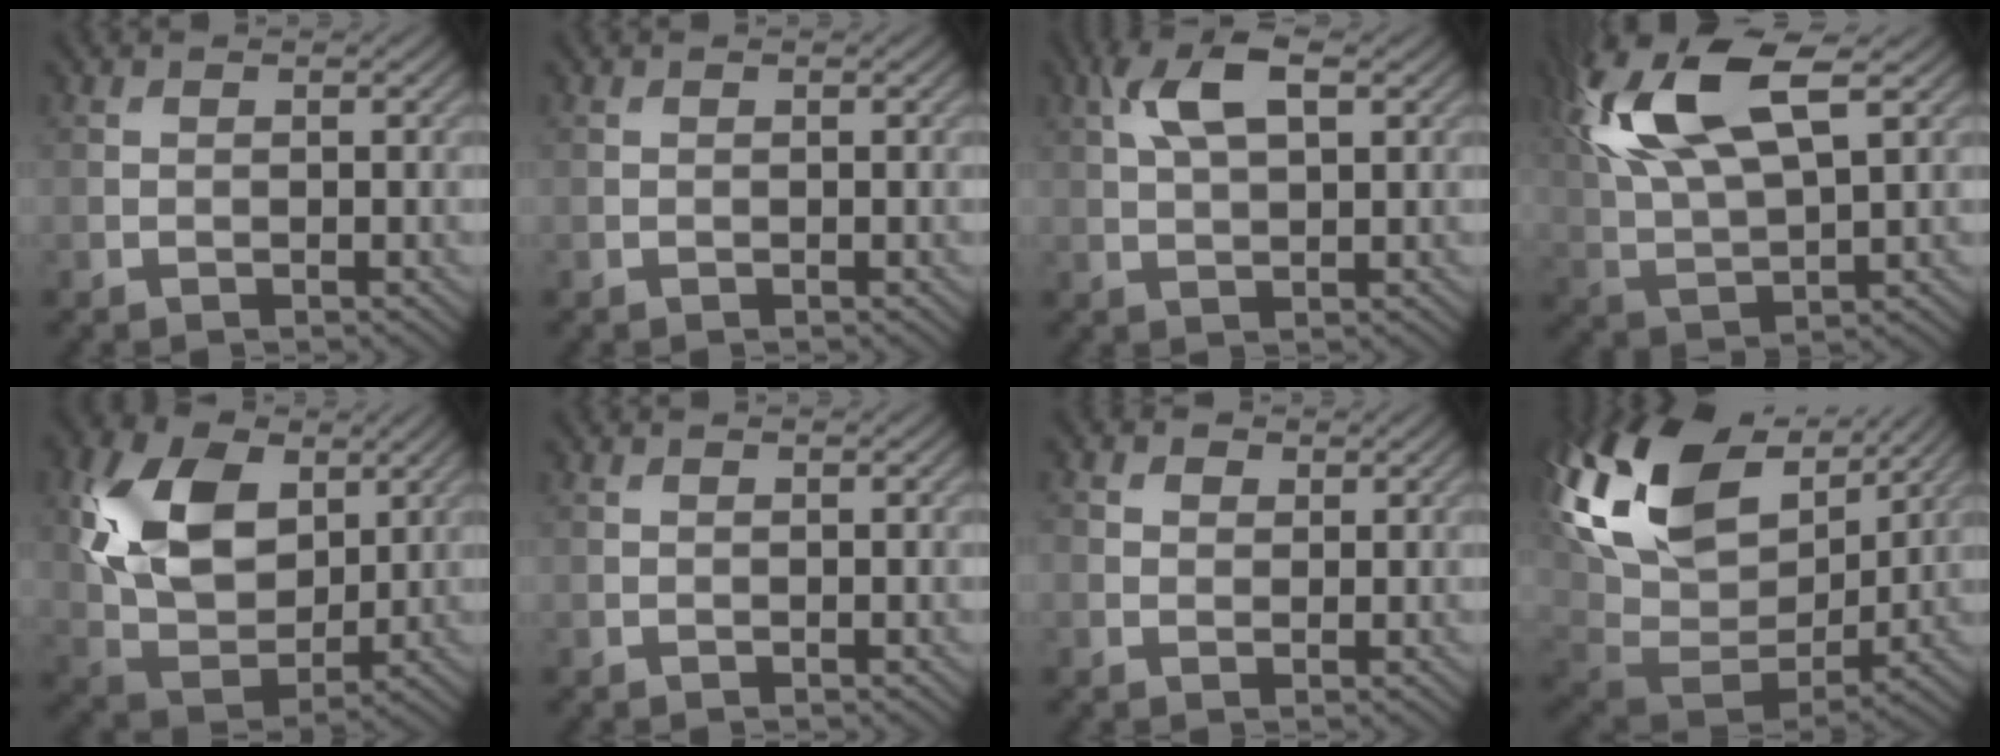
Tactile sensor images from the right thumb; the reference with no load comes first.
{"total": 0.0}
{"total": 6.6, "force": [2.5, 2.8, 5.5], "torque": [-0.119, 0.012, 0.046]}
{"total": 15.5, "force": [6.8, 6.0, 12.6], "torque": [-0.287, 0.015, 0.126]}
{"total": 12.9, "force": [3.8, 8.5, 8.9], "torque": [-0.208, 0.008, 0.068]}
{"total": 0.0}
{"total": 1.9, "force": [0.6, 1.6, 0.7], "torque": [-0.017, -0.001, 0.008]}
{"total": 20.1, "force": [9.3, 12.4, 12.9], "torque": [-0.293, 0.037, 0.183]}